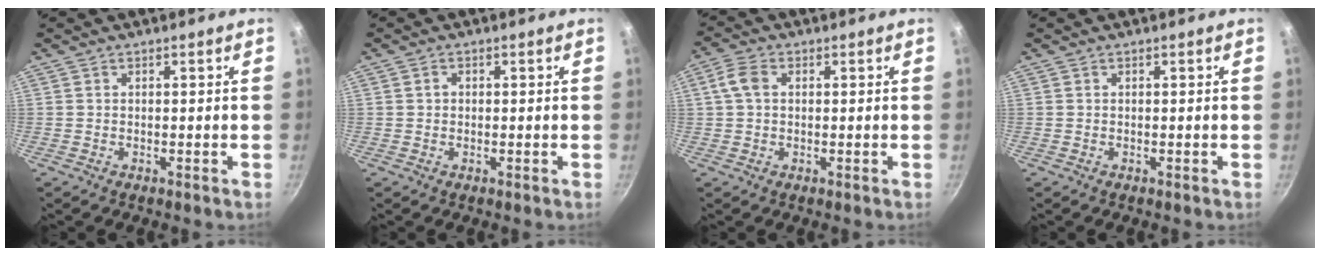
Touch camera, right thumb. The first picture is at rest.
{"total": 1.3, "force": [0.2, 1.1, 0.6], "torque": [-0.008, 0.006, 0.004]}
{"total": 4.4, "force": [0.8, 3.0, 3.1], "torque": [-0.063, 0.012, 0.010]}
{"total": 0.0}